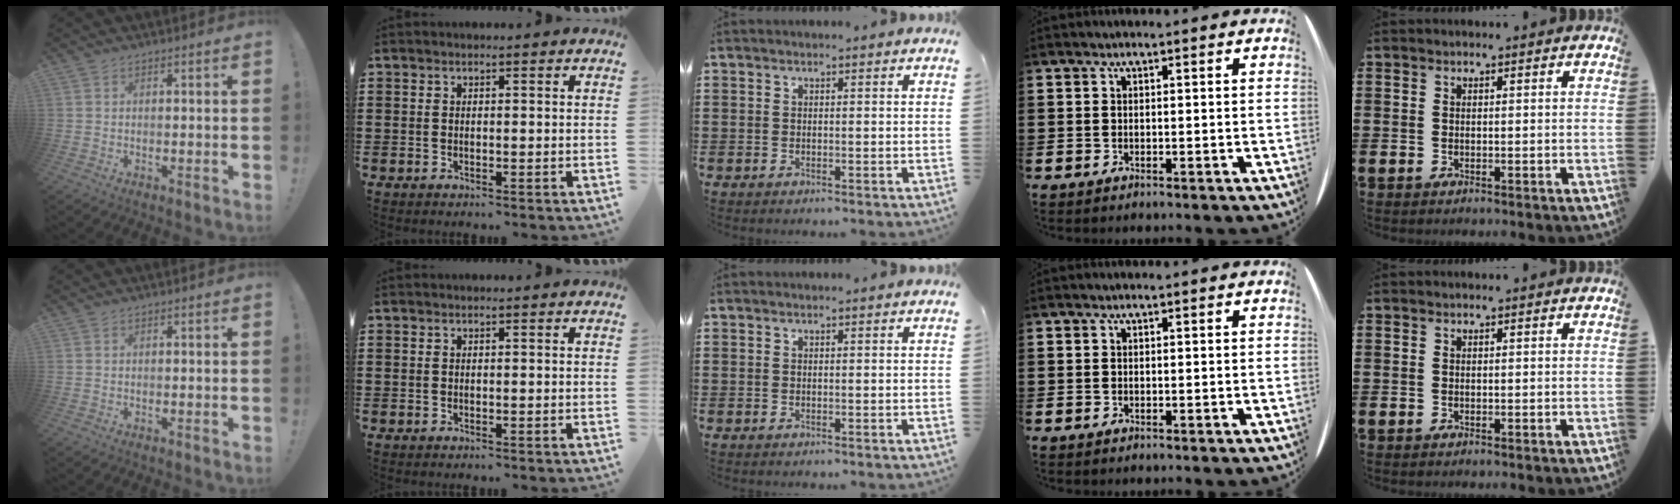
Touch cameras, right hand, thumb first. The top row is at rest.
{}